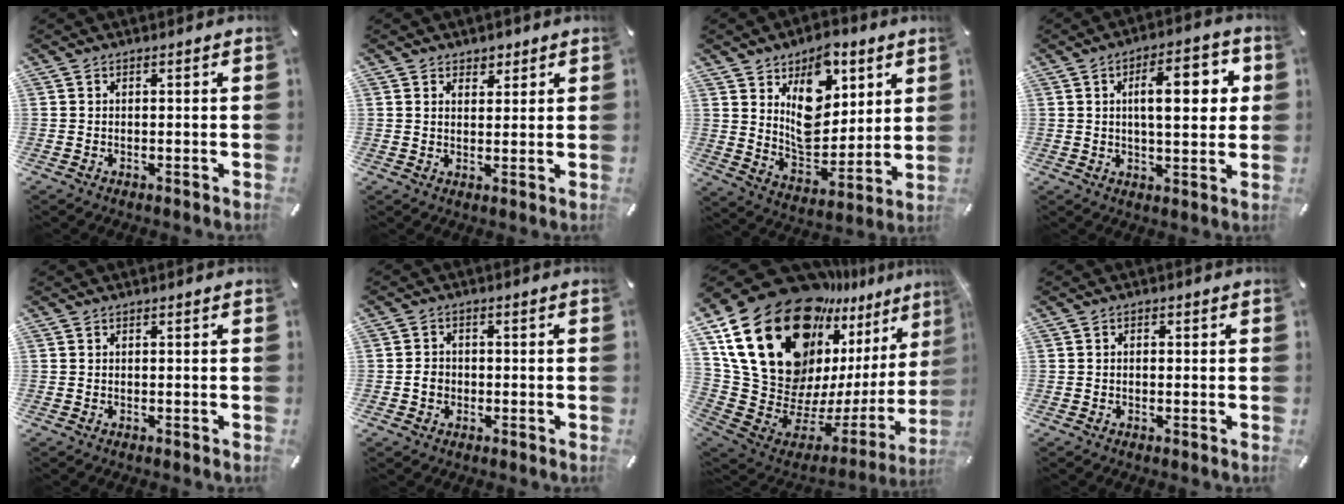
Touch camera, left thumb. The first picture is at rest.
{"total": 3.1, "force": [1.8, 2.5, 0.2], "torque": [0.013, -0.006, 0.028]}
{"total": 13.4, "force": [6.7, 9.7, 6.3], "torque": [-0.092, -0.046, 0.129]}
{"total": 12.3, "force": [3.1, 5.6, 10.5], "torque": [-0.148, -0.005, 0.042]}
{"total": 0.0}
{"total": 3.3, "force": [-0.8, 2.8, 1.4], "torque": [-0.026, 0.005, -0.016]}
{"total": 29.1, "force": [13.7, 17.3, 19.0], "torque": [-0.314, -0.152, 0.280]}
{"total": 1.1, "force": [-0.2, 1.0, 0.6], "torque": [-0.012, 0.006, -0.005]}